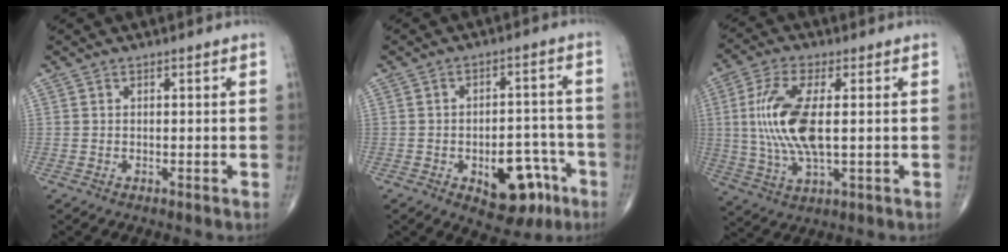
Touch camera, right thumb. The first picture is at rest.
{"total": 11.9, "force": [-5.3, 6.6, 8.4], "torque": [-0.076, 0.041, -0.064]}
{"total": 13.3, "force": [1.0, 5.0, 12.3], "torque": [-0.272, -0.004, 0.023]}